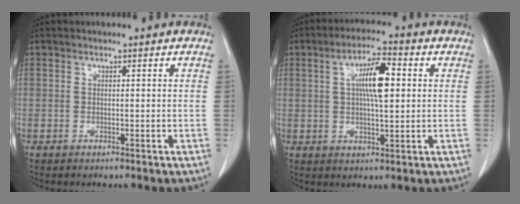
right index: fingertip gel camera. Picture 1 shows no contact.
{"total": 8.0, "force": [1.6, 1.8, 7.6], "torque": [-0.137, 0.011, 0.027]}